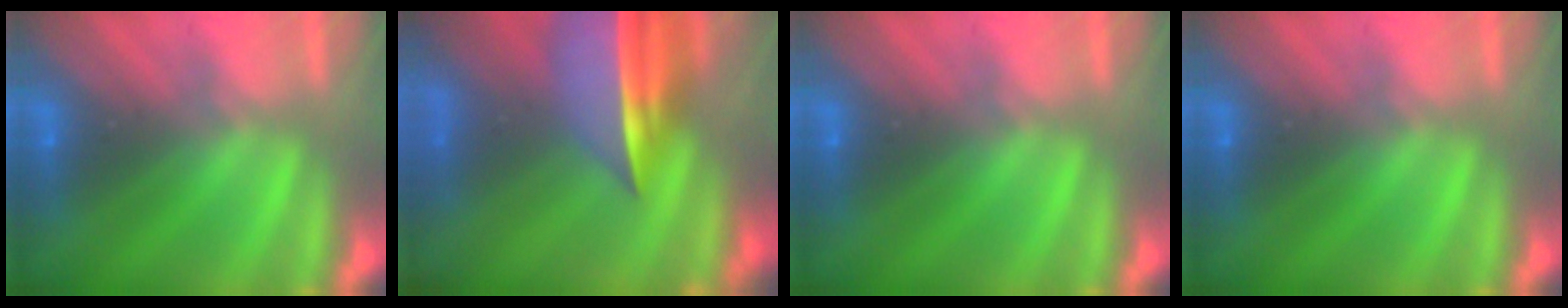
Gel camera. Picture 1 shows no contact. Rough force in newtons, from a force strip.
{"total": 7.5}
{"total": 0.0}
{"total": 0.0}